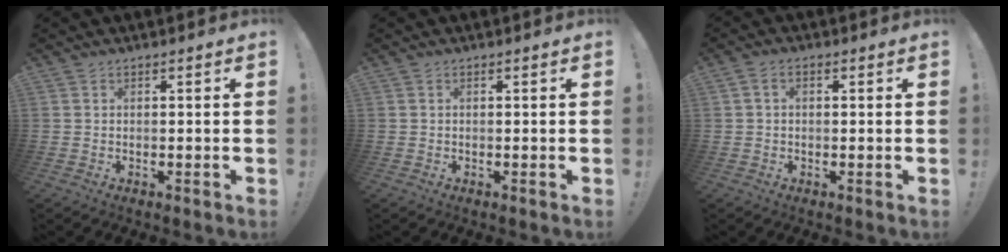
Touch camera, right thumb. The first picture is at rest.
{"total": 0.0}
{"total": 2.3, "force": [0.0, 1.6, 1.7], "torque": [-0.028, 0.006, 0.000]}